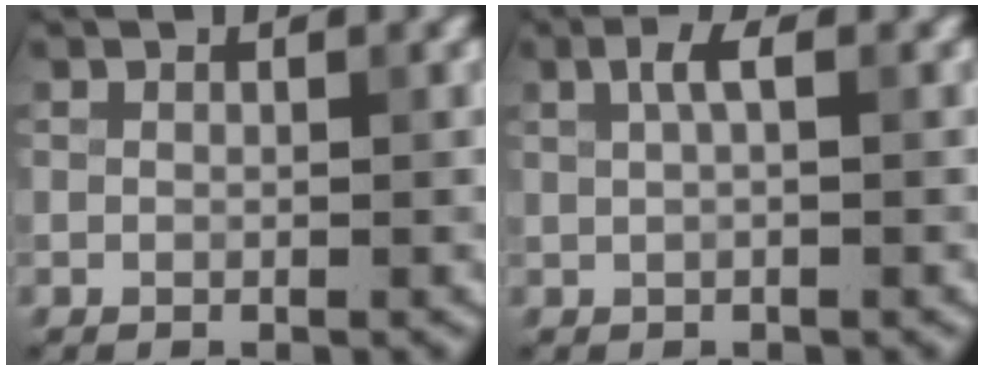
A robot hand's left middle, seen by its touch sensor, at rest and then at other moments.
{"total": 1.7, "force": [0.6, 0.4, 1.6], "torque": [-0.030, 0.005, 0.009]}